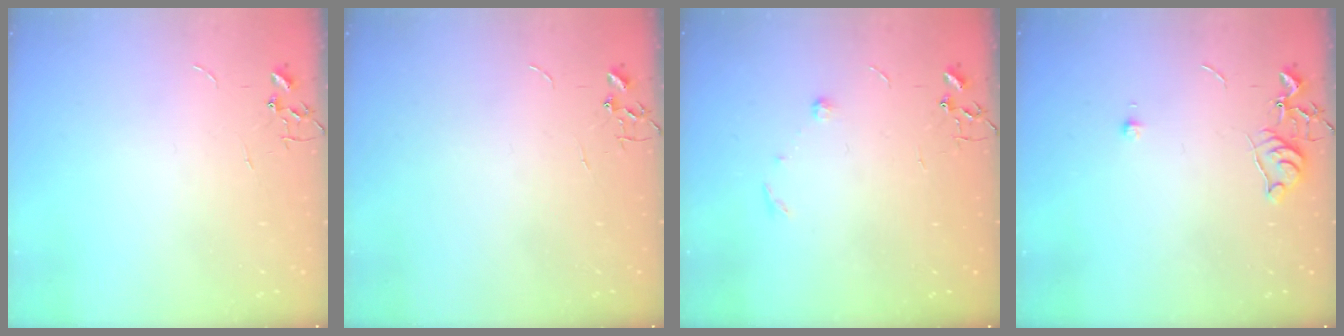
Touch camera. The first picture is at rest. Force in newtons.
{"total": 0.0}
{"total": 6.0, "press": 5.8, "slide": 1.4}
{"total": 6.6, "press": 6.5, "slide": 0.8}